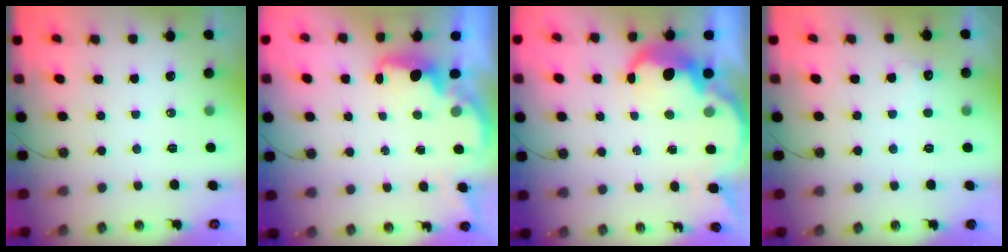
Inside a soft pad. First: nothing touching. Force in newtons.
{"total": 2.2, "press": 2.0, "slide": 0.8}
{"total": 7.9, "press": 7.9, "slide": 0.6}
{"total": 4.8, "press": 4.6, "slide": 1.2}